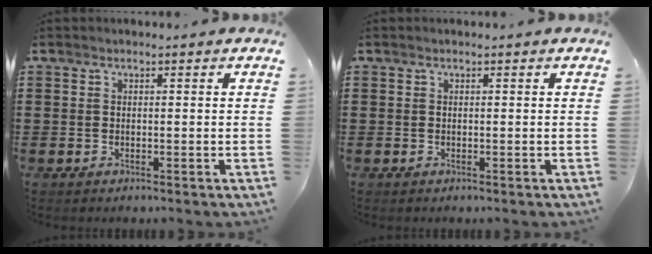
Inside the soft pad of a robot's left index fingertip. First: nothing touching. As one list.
[{"total": 0.0}]